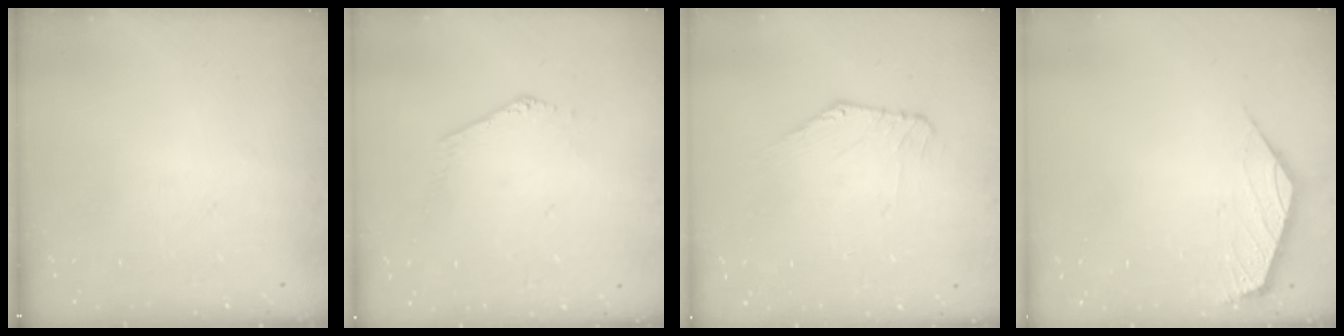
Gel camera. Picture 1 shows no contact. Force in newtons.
{"total": 0.7, "press": 0.6, "slide": 0.2}
{"total": 3.5, "press": 3.5, "slide": 0.1}
{"total": 2.5, "press": 2.4, "slide": 0.7}